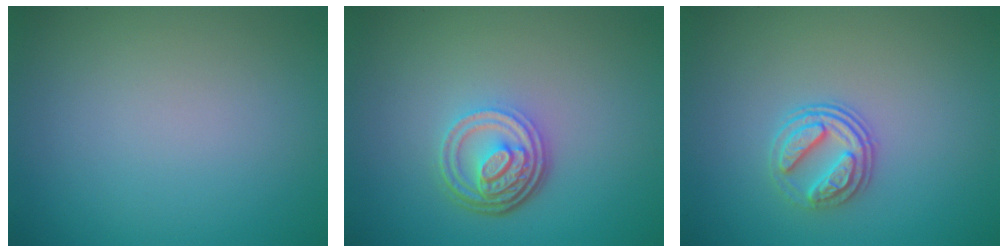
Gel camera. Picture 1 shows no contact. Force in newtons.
{"total": 4.7, "press": 3.5, "slide": 3.2}
{"total": 2.9, "press": 2.6, "slide": 1.3}